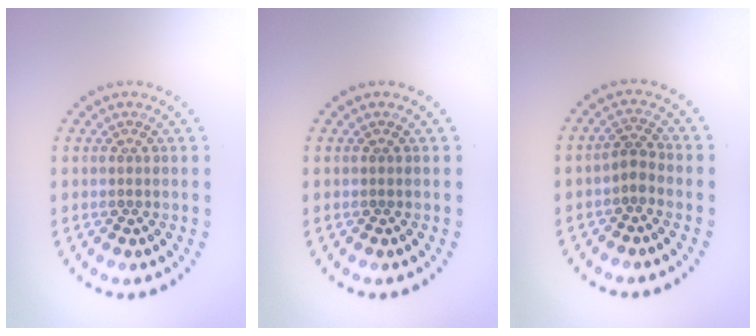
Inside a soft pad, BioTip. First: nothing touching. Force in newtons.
{"total": 0.0}
{"total": 1.6, "press": 1.3, "slide": 1.0}